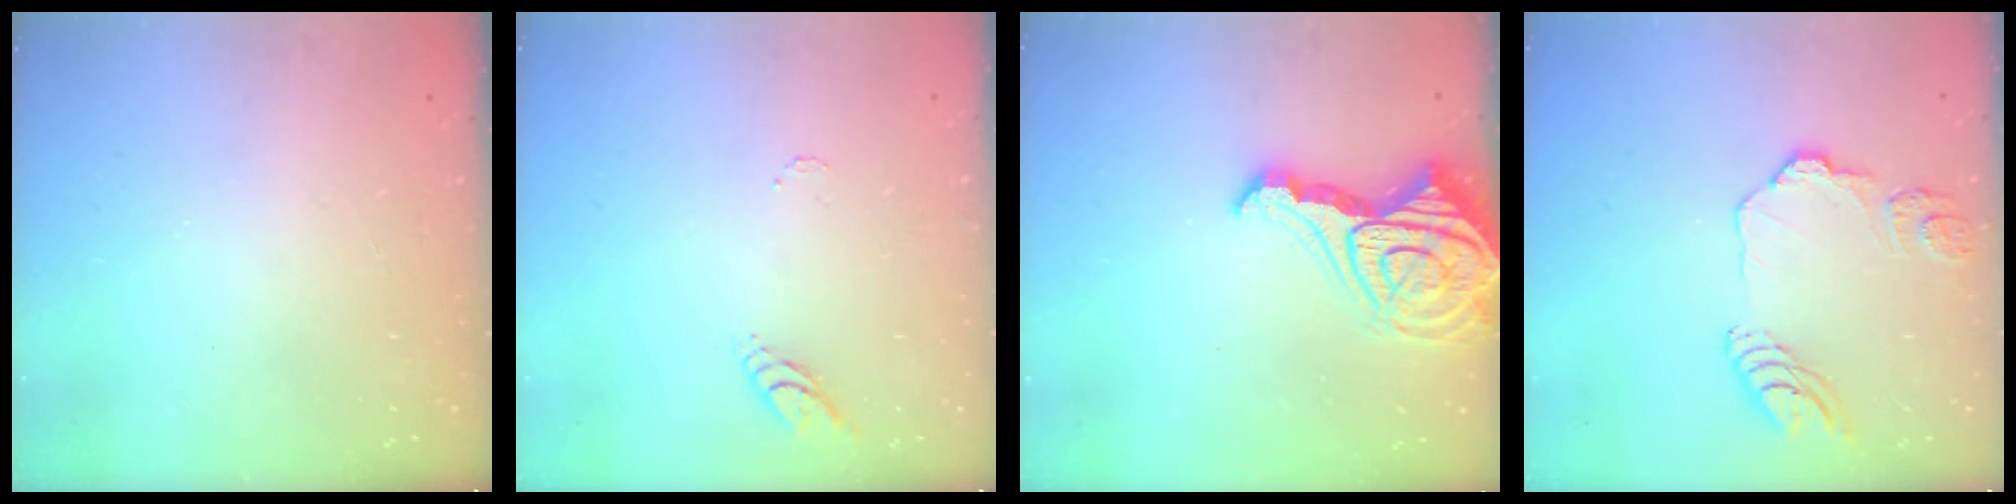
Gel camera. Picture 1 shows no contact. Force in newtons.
{"total": 4.8, "press": 4.8, "slide": 0.4}
{"total": 17.9, "press": 17.8, "slide": 1.9}
{"total": 13.0, "press": 12.9, "slide": 1.3}